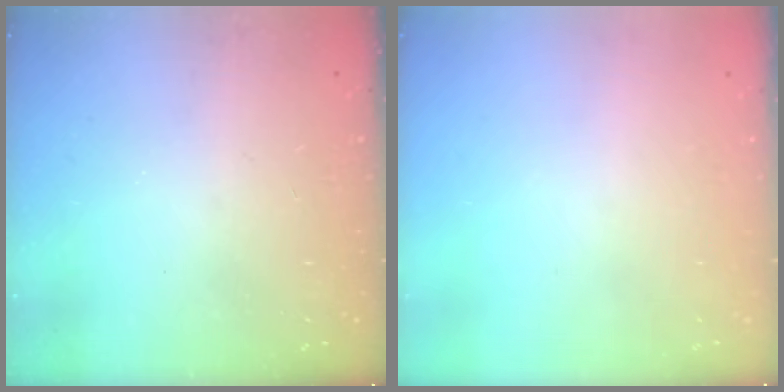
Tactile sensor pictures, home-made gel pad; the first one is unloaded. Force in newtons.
{"total": 0.0}